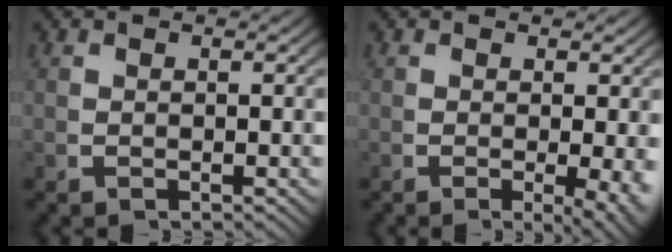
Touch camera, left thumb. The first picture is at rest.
{"total": 3.3, "force": [-0.7, 1.1, 3.0], "torque": [-0.044, -0.018, -0.005]}